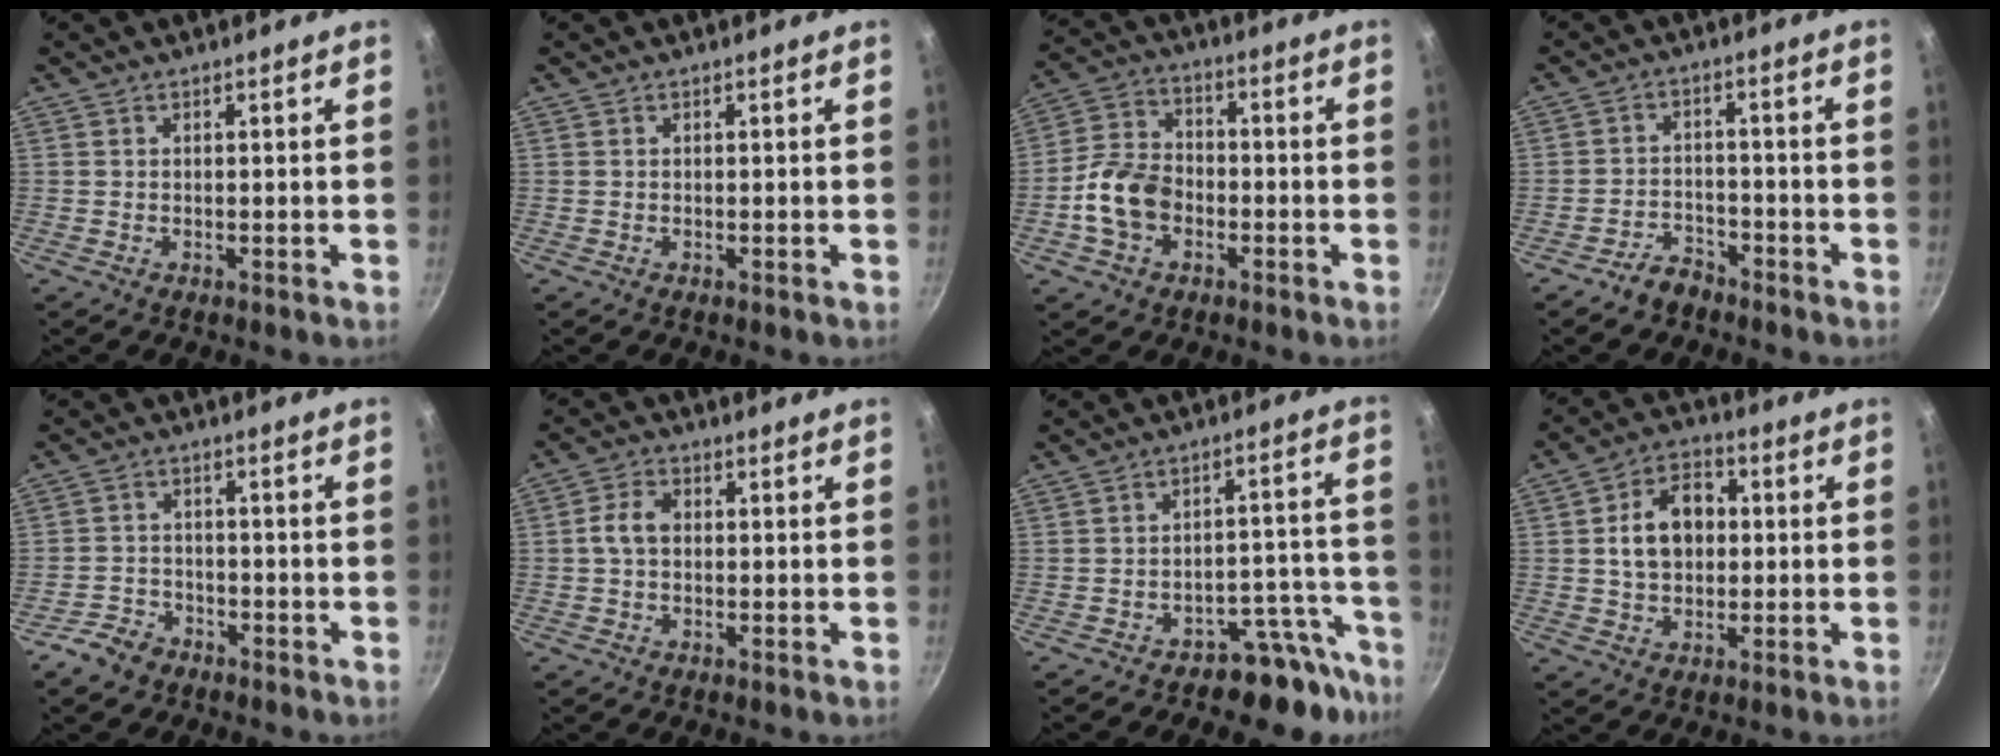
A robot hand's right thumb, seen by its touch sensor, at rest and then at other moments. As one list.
[{"total": 0.0}, {"total": 10.9, "force": [-3.2, 7.8, 6.8], "torque": [-0.110, 0.031, -0.068]}, {"total": 4.6, "force": [-3.6, 2.5, 1.1], "torque": [-0.009, 0.041, -0.064]}, {"total": 5.2, "force": [-3.6, 3.4, 1.5], "torque": [-0.020, 0.036, -0.065]}, {"total": 4.6, "force": [0.1, 3.3, 3.2], "torque": [-0.058, 0.016, -0.006]}, {"total": 9.8, "force": [-8.2, 4.7, 2.4], "torque": [0.050, 0.100, -0.117]}, {"total": 11.0, "force": [1.1, 8.0, 7.5], "torque": [-0.095, 0.020, 0.011]}]